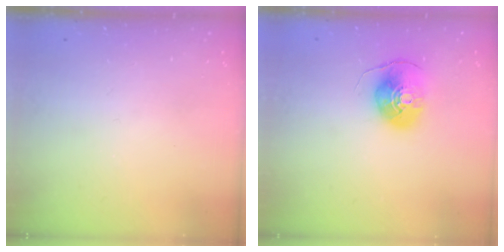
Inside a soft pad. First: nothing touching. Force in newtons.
{"total": 9.8, "press": 9.7, "slide": 1.4}